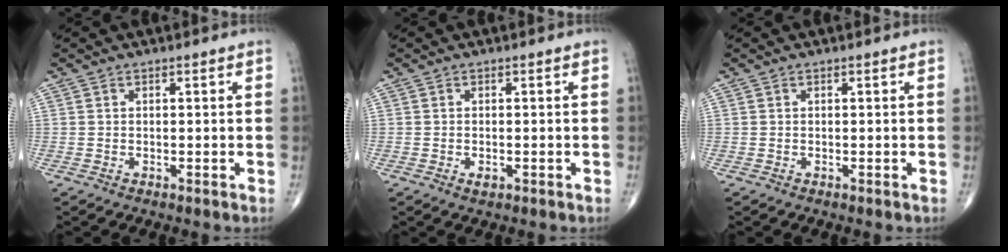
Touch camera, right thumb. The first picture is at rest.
{"total": 1.3, "force": [-0.5, 0.6, 1.0], "torque": [-0.013, -0.001, -0.008]}
{"total": 0.0}